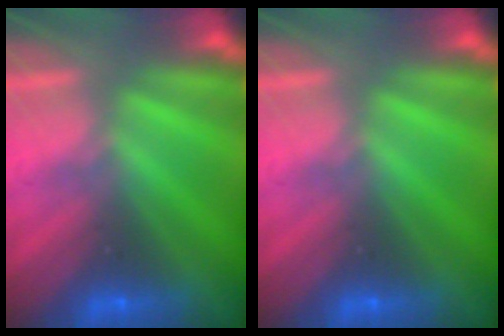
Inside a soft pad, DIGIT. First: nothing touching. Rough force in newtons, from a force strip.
{"total": 0.0}